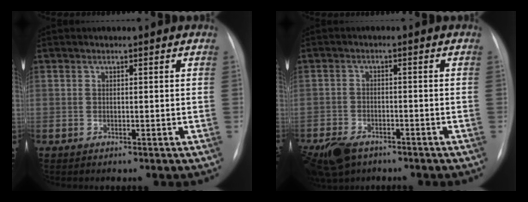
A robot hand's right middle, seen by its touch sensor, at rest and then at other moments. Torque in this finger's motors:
{"motor_torque": [0.70, -0.66, 0.16, 0.06]}